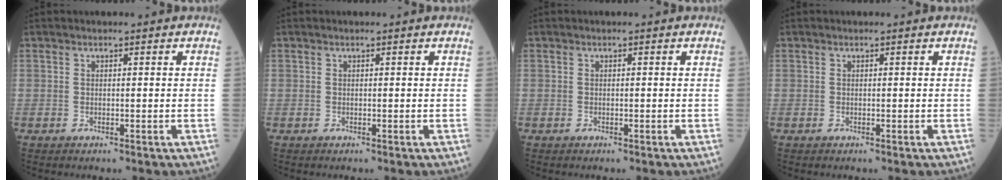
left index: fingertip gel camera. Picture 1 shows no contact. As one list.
[{"total": 0.0}, {"total": 0.0}, {"total": 0.0}]